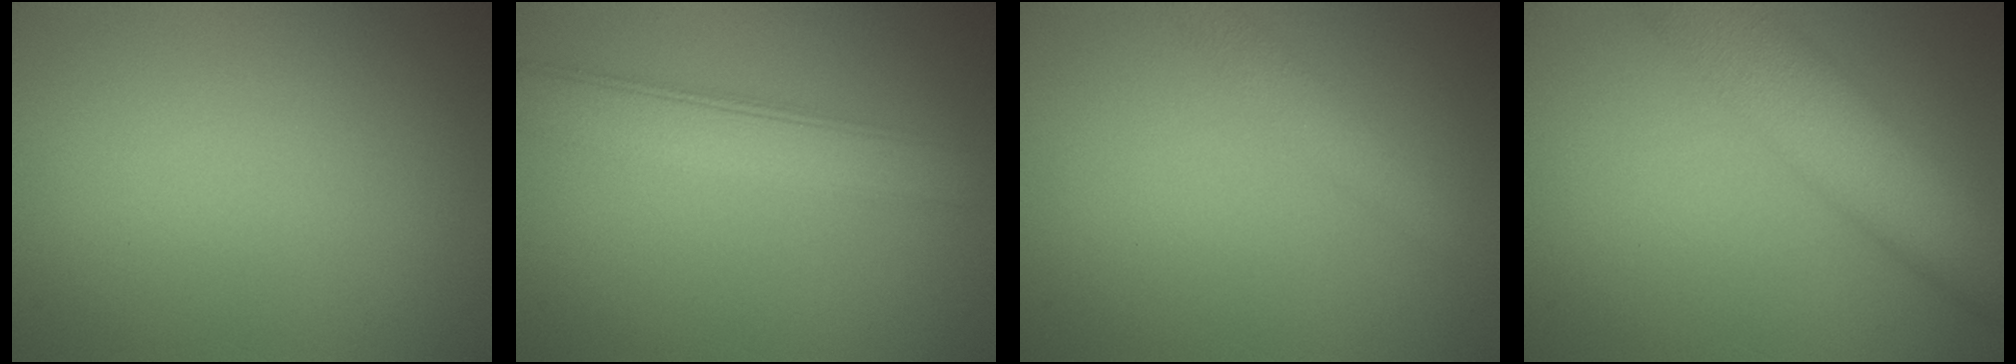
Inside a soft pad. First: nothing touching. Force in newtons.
{"total": 4.8, "press": 4.8, "slide": 0.0}
{"total": 1.9, "press": 1.9, "slide": 0.0}
{"total": 7.8, "press": 7.8, "slide": 0.6}